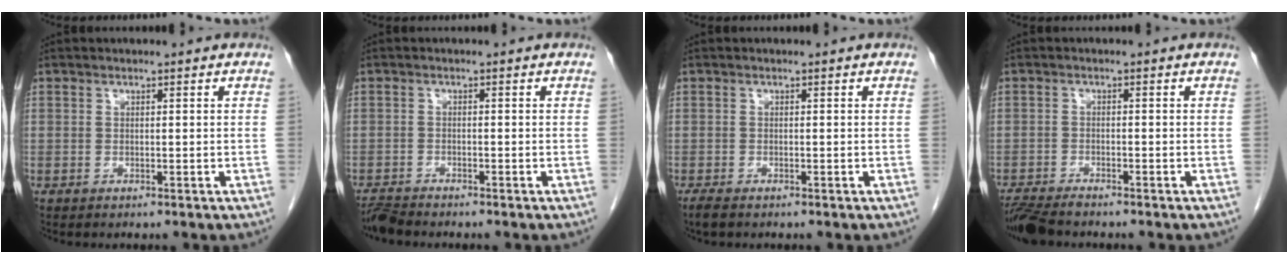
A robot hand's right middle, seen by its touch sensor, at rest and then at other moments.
{"total": 2.8, "force": [-2.7, 0.0, 0.6], "torque": [-0.013, -0.014, -0.051]}
{"total": 0.8, "force": [-0.6, 0.2, 0.5], "torque": [-0.017, -0.003, -0.012]}
{"total": 5.3, "force": [-4.8, 0.5, 2.2], "torque": [-0.038, -0.019, -0.087]}